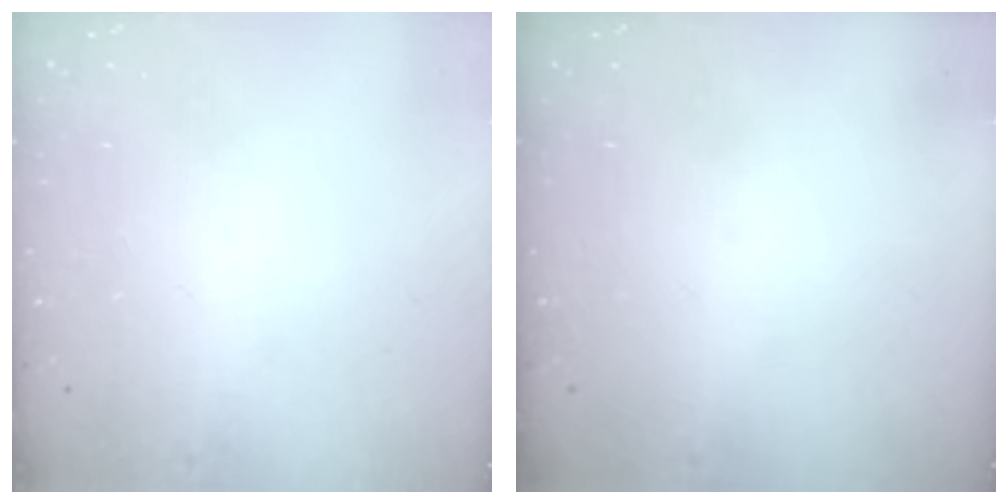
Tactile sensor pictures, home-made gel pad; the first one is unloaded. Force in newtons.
{"total": 0.0}